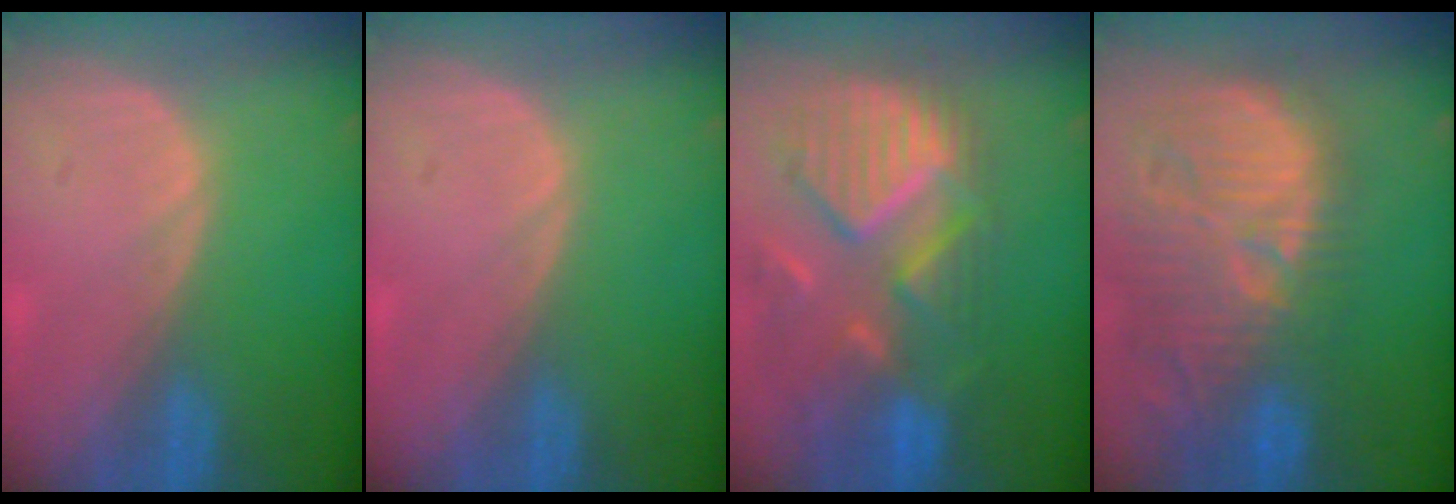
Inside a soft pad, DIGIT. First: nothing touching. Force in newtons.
{"total": 0.0}
{"total": 12.1, "press": 10.5, "slide": 6.1}
{"total": 14.3, "press": 12.9, "slide": 6.2}